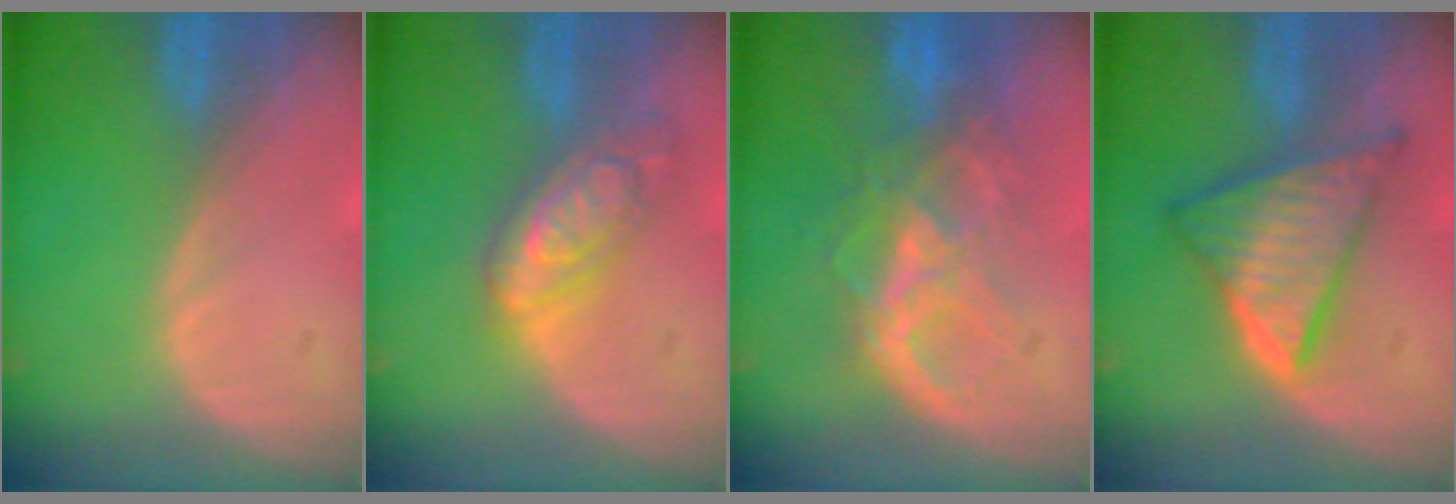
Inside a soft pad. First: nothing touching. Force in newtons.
{"total": 7.2, "press": 7.2, "slide": 0.6}
{"total": 8.1, "press": 7.6, "slide": 2.7}
{"total": 9.1, "press": 9.1, "slide": 0.7}